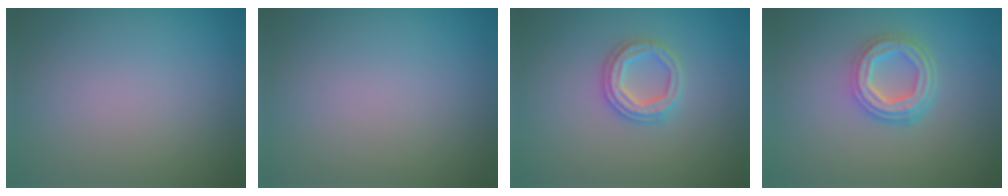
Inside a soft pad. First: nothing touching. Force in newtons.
{"total": 0.0}
{"total": 2.4, "press": 2.4, "slide": 0.4}
{"total": 4.3, "press": 3.3, "slide": 2.7}